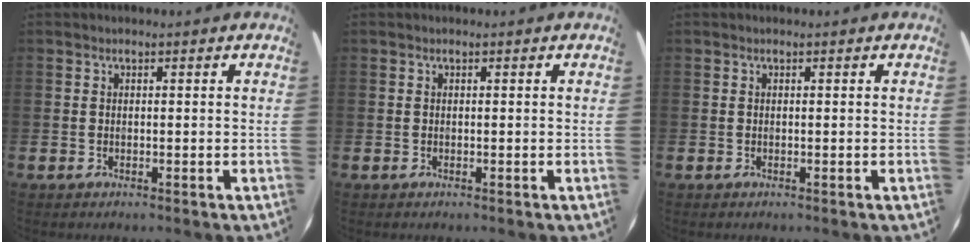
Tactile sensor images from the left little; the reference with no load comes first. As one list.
[{"total": 0.0}, {"total": 0.0}]